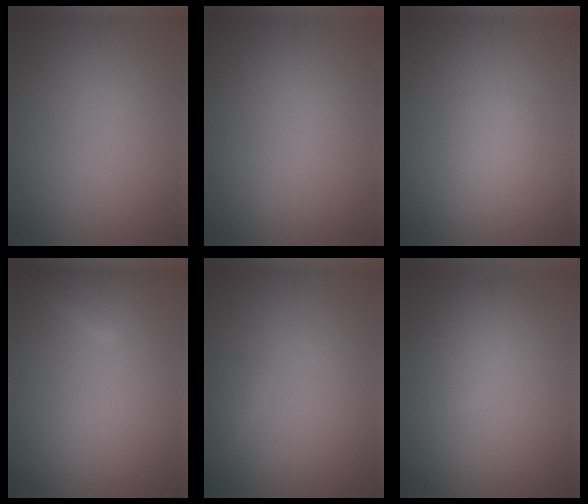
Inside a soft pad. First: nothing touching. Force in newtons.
{"total": 0.0}
{"total": 1.4, "press": 1.4, "slide": 0.1}
{"total": 2.3, "press": 2.2, "slide": 0.2}
{"total": 0.9, "press": 0.9, "slide": 0.0}
{"total": 2.7, "press": 2.7, "slide": 0.2}